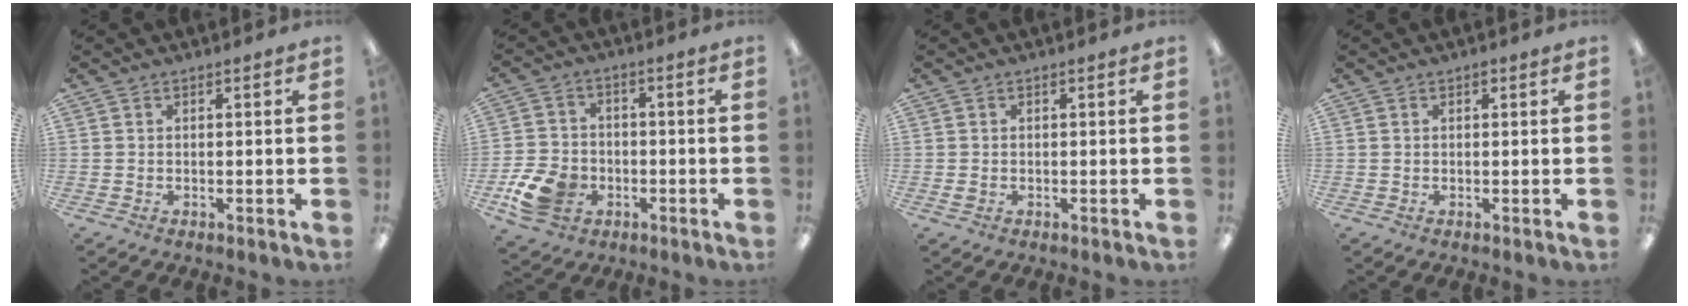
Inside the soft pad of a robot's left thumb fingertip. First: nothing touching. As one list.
[{"total": 10.2, "force": [-4.1, 7.5, 5.5], "torque": [-0.127, 0.021, -0.070]}, {"total": 0.9, "force": [-0.2, 0.7, 0.5], "torque": [-0.009, 0.003, -0.004]}, {"total": 0.7, "force": [0.4, 0.4, 0.5], "torque": [-0.011, 0.003, 0.007]}]